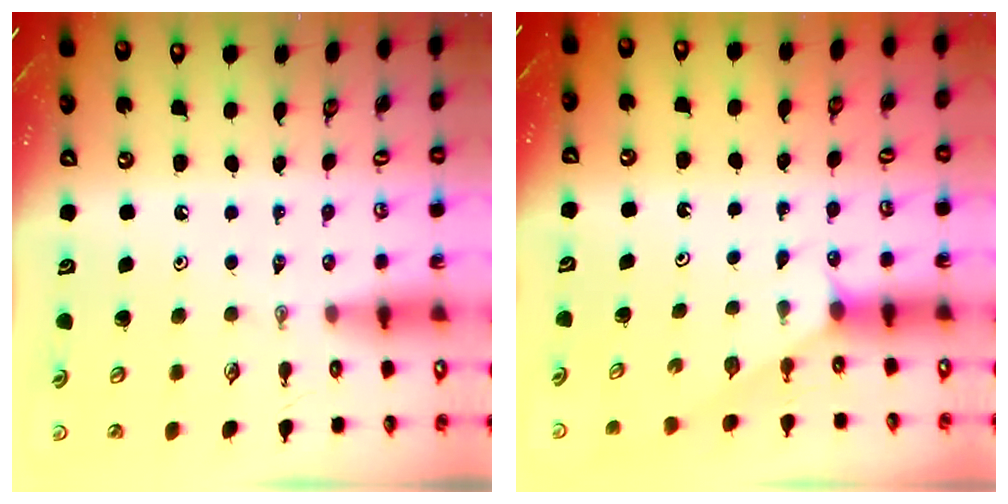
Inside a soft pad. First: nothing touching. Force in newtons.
{"total": 1.0, "press": 1.0, "slide": 0.3}